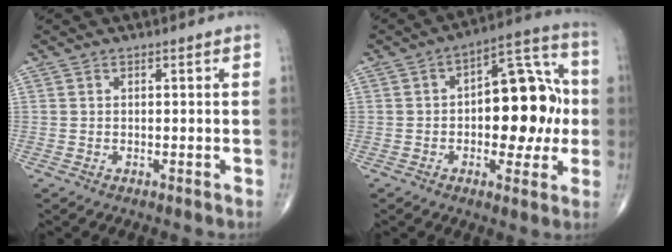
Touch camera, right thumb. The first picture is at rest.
{"total": 16.7, "force": [-0.5, 8.8, 14.1], "torque": [-0.146, 0.033, -0.011]}